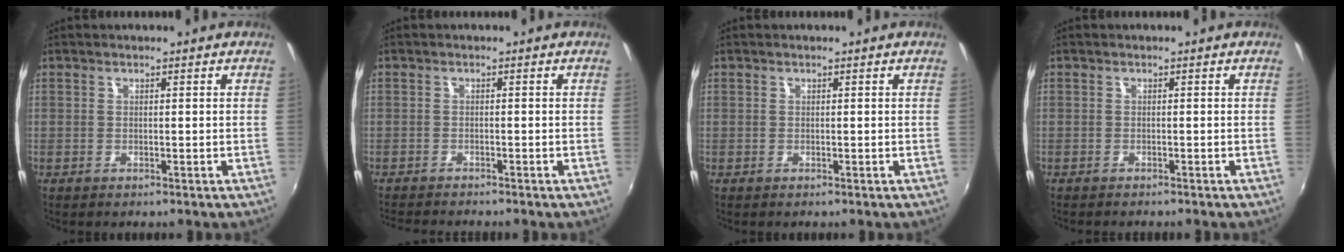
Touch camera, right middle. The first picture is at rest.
{"total": 4.8, "force": [-4.5, 0.1, 1.6], "torque": [-0.041, -0.020, -0.079]}
{"total": 0.0}
{"total": 1.9, "force": [-1.8, 0.2, 0.6], "torque": [-0.018, -0.013, -0.030]}